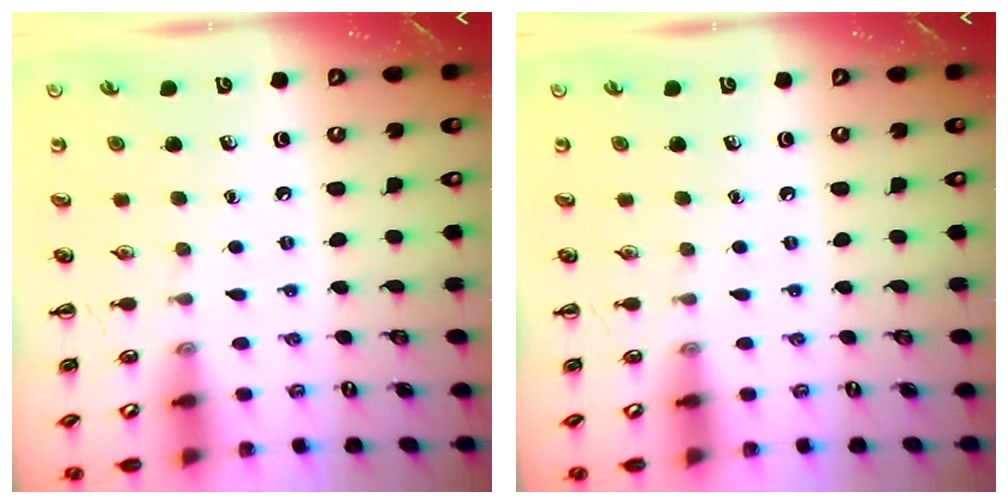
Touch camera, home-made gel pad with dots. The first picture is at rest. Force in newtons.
{"total": 0.0}